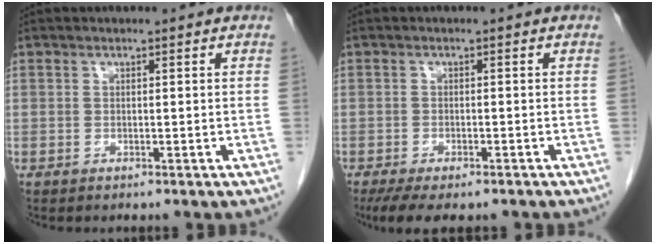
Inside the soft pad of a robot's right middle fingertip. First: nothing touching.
{"total": 7.7, "force": [-5.9, 2.6, 4.3], "torque": [-0.060, -0.011, -0.088]}